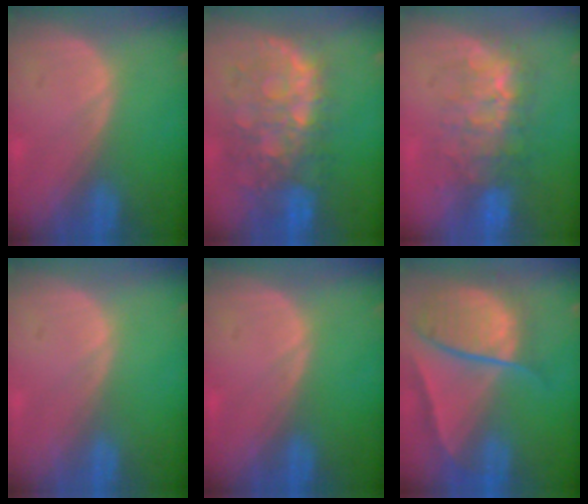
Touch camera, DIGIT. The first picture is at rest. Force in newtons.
{"total": 10.9, "press": 9.5, "slide": 5.2}
{"total": 8.1, "press": 7.8, "slide": 2.3}
{"total": 0.0}
{"total": 0.0}
{"total": 10.2, "press": 8.6, "slide": 5.4}